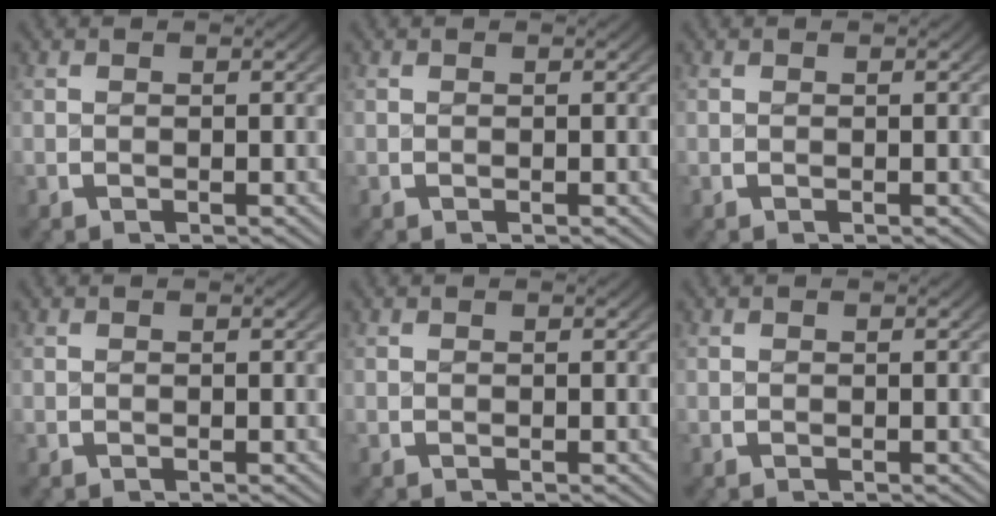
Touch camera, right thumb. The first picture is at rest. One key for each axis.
{"total": 0.0}
{"total": 0.0}
{"total": 0.0}
{"total": 0.0}
{"total": 0.0}